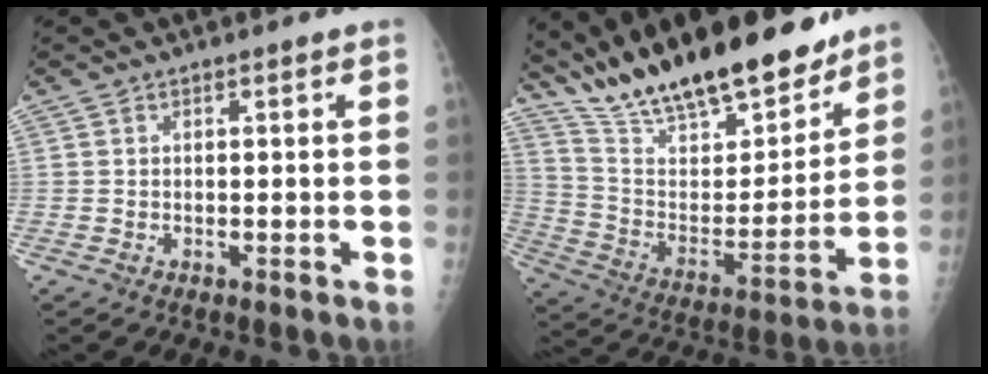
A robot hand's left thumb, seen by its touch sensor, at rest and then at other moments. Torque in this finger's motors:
{"motor_torque": [1.94, 0.95, 1.43, -1.34, 0.13]}